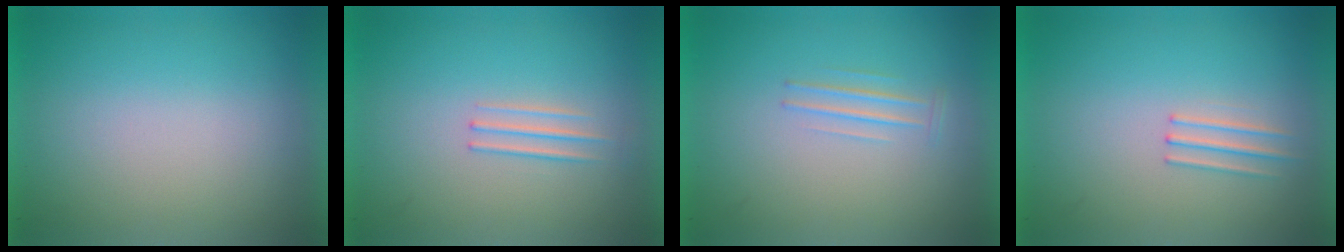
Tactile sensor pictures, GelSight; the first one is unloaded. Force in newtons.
{"total": 1.3}
{"total": 1.1}
{"total": 1.2}